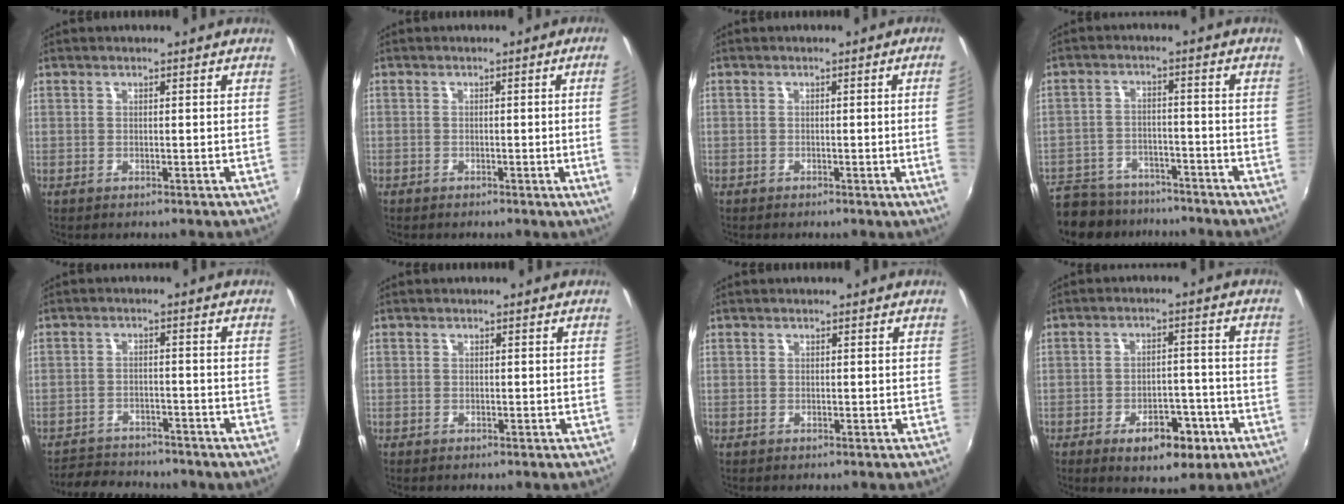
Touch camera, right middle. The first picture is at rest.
{"total": 3.9, "force": [-0.2, -1.7, 3.5], "torque": [-0.058, -0.010, 0.004]}
{"total": 3.3, "force": [-0.1, -1.7, 2.8], "torque": [-0.048, -0.011, 0.006]}
{"total": 16.3, "force": [-13.3, 7.5, 5.5], "torque": [-0.152, -0.003, -0.201]}
{"total": 9.6, "force": [-8.6, 3.3, 2.6], "torque": [-0.074, -0.004, -0.130]}
{"total": 0.0}
{"total": 0.0}
{"total": 9.0, "force": [-4.8, 4.7, 5.9], "torque": [-0.102, 0.006, -0.058]}